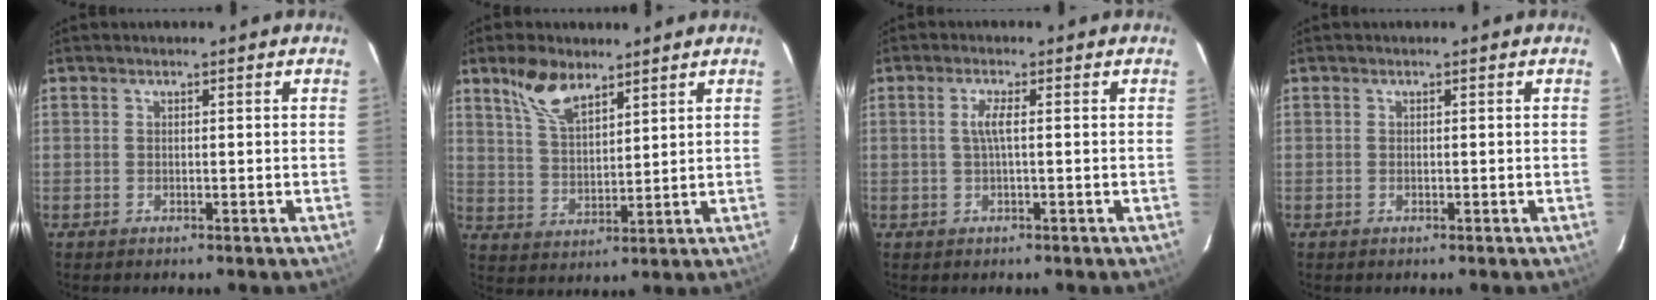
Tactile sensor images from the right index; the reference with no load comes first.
{"total": 8.4, "force": [5.9, 3.7, 4.7], "torque": [-0.088, 0.010, 0.118]}
{"total": 2.2, "force": [0.1, -0.1, 2.2], "torque": [-0.044, 0.004, 0.001]}
{"total": 0.0}